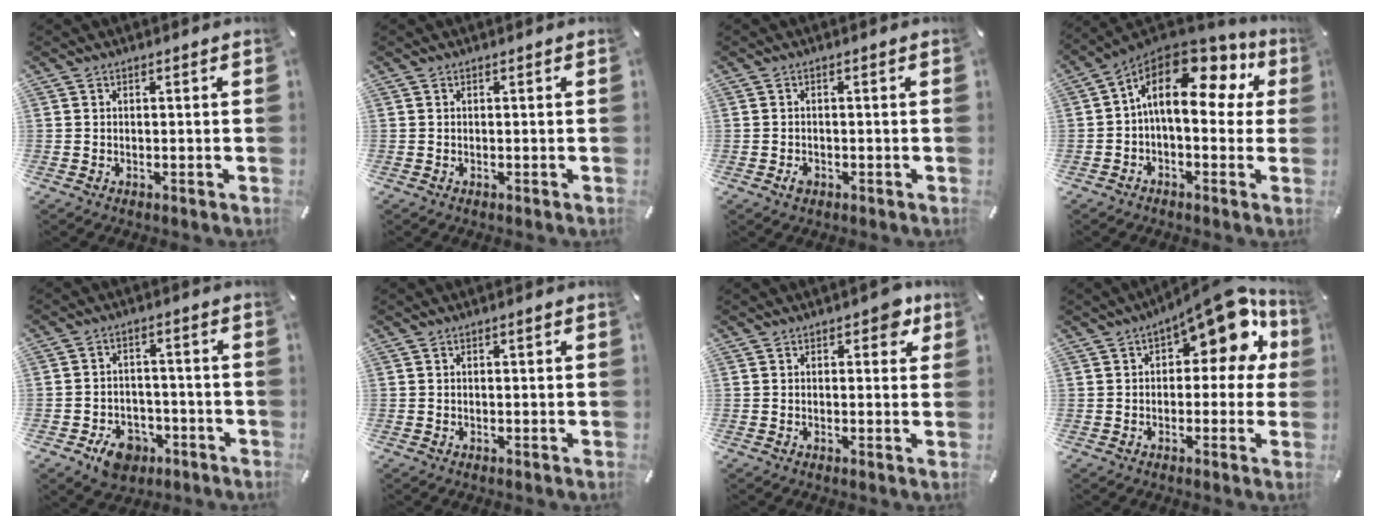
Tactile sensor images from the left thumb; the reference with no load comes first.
{"total": 0.0}
{"total": 1.5, "force": [-0.6, 1.1, 0.9], "torque": [-0.017, 0.003, -0.012]}
{"total": 17.2, "force": [4.9, 9.0, 13.9], "torque": [-0.234, -0.024, 0.078]}
{"total": 8.2, "force": [-4.6, 5.7, 3.6], "torque": [-0.059, 0.029, -0.082]}
{"total": 0.7, "force": [0.1, 0.2, 0.7], "torque": [-0.012, 0.003, 0.000]}
{"total": 3.9, "force": [1.7, 2.2, 2.7], "torque": [-0.019, -0.005, 0.021]}
{"total": 13.4, "force": [6.1, 6.3, 10.2], "torque": [-0.137, -0.038, 0.102]}